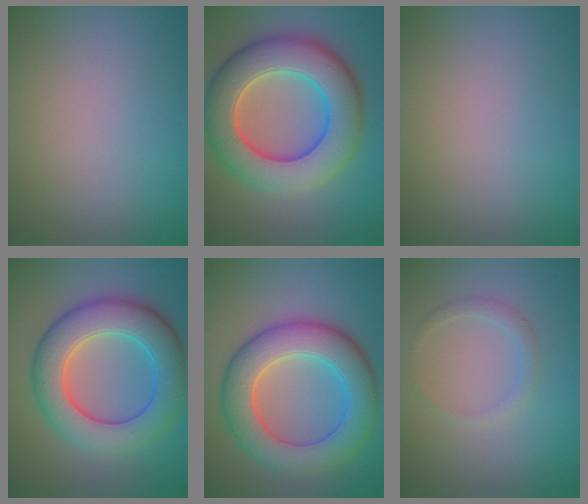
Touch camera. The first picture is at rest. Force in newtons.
{"total": 11.1, "press": 11.0, "slide": 0.4}
{"total": 0.0}
{"total": 9.1, "press": 9.1, "slide": 0.1}
{"total": 9.5, "press": 9.5, "slide": 0.6}
{"total": 1.4, "press": 1.4, "slide": 0.1}